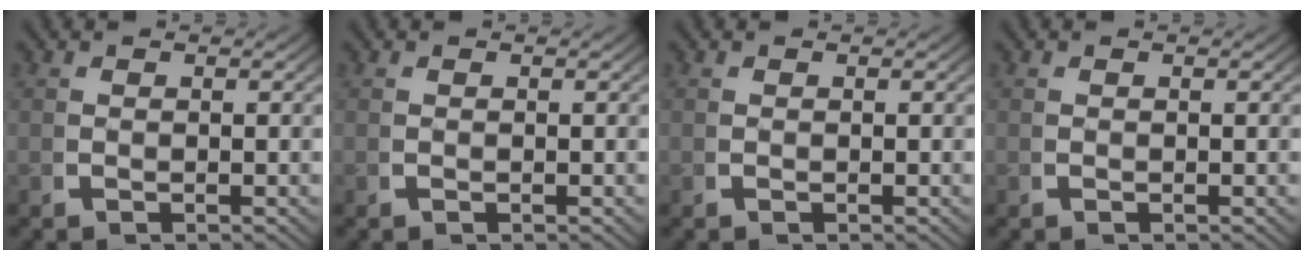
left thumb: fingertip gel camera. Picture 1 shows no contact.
{"total": 0.0}
{"total": 0.0}
{"total": 0.0}